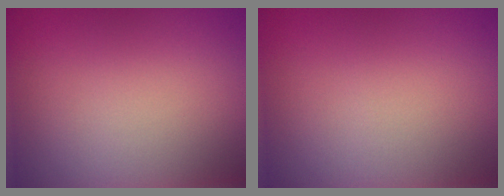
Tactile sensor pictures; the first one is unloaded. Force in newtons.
{"total": 0.0}